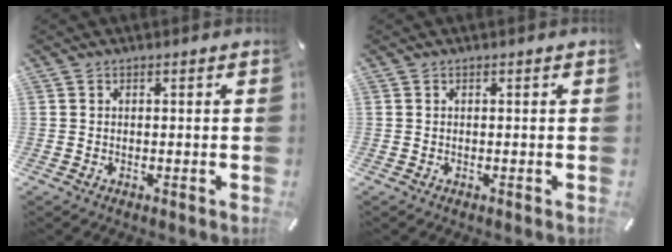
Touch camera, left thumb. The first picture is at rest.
{"total": 0.0}